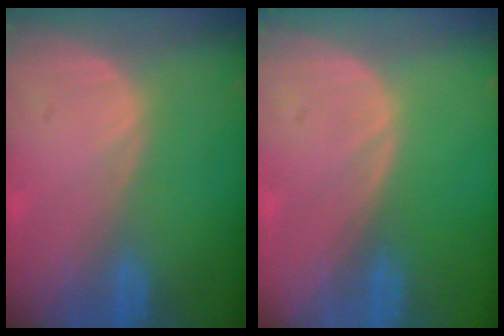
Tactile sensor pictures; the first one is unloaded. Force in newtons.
{"total": 0.0}